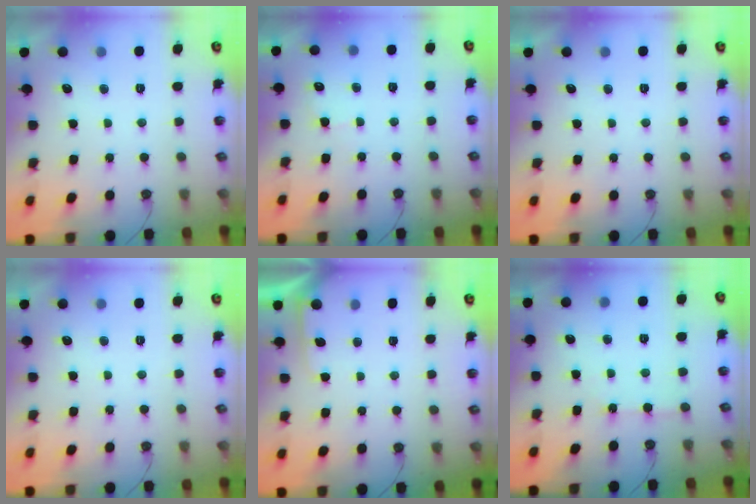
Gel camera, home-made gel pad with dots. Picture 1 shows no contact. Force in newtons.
{"total": 4.7, "press": 4.7, "slide": 0.6}
{"total": 0.0}
{"total": 0.0}
{"total": 3.1, "press": 3.1, "slide": 0.3}
{"total": 3.8, "press": 3.8, "slide": 0.7}